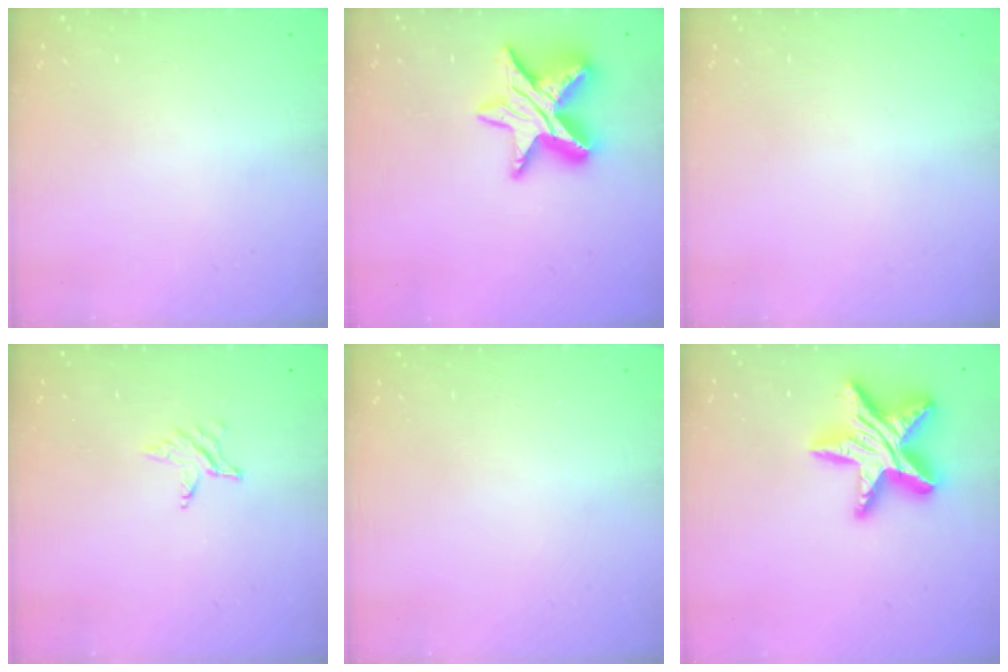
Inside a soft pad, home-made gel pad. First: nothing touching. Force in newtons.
{"total": 14.1, "press": 14.1, "slide": 0.9}
{"total": 0.0}
{"total": 2.8, "press": 2.7, "slide": 0.4}
{"total": 0.0}
{"total": 18.2, "press": 18.2, "slide": 1.3}